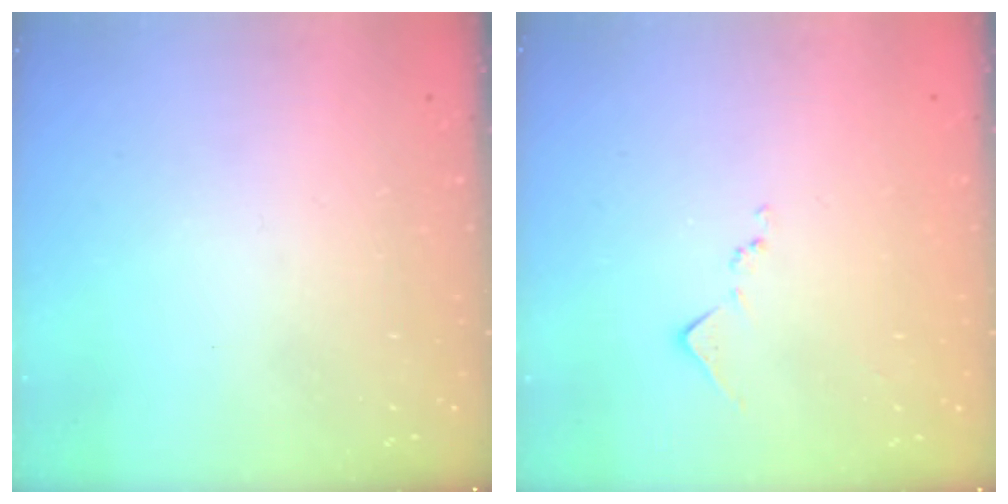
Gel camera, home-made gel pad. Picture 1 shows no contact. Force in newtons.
{"total": 7.7, "press": 7.7, "slide": 0.6}